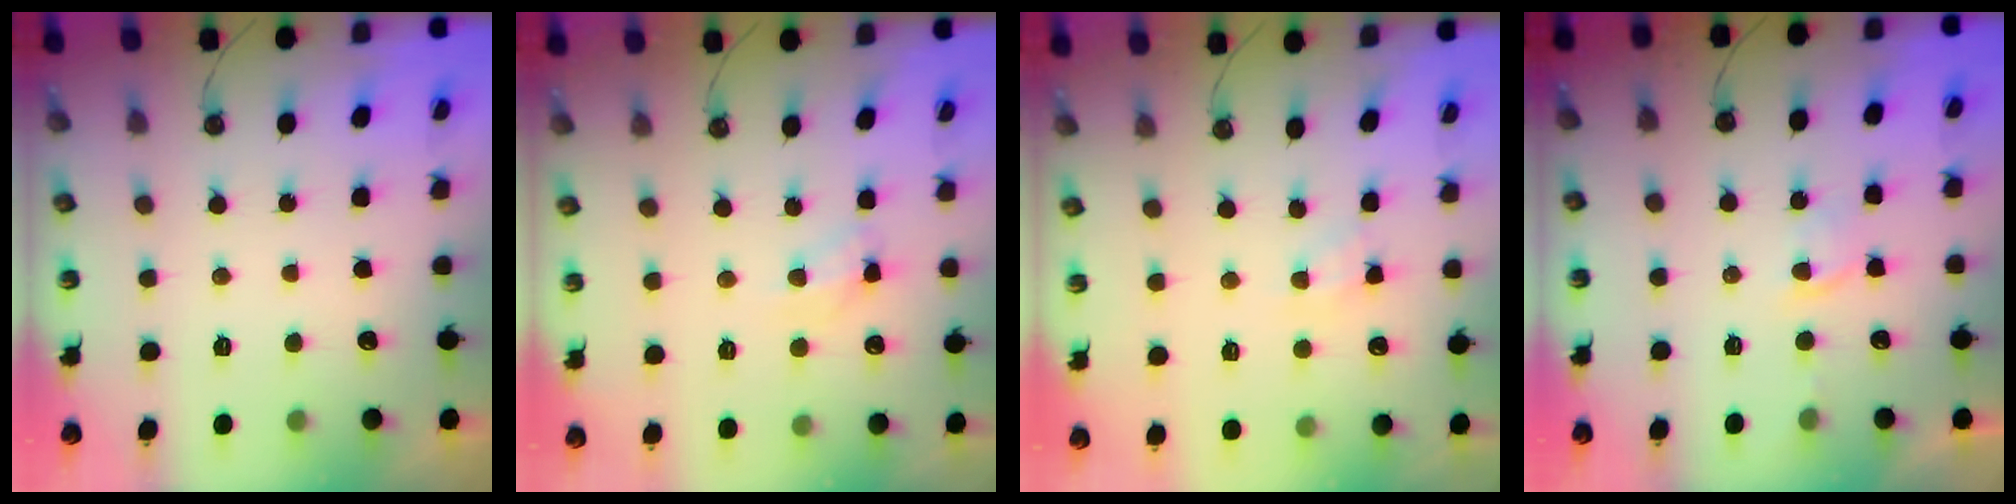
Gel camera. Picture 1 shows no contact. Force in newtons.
{"total": 8.6, "press": 8.6, "slide": 0.6}
{"total": 3.1, "press": 3.1, "slide": 0.5}
{"total": 2.0, "press": 2.0, "slide": 0.4}